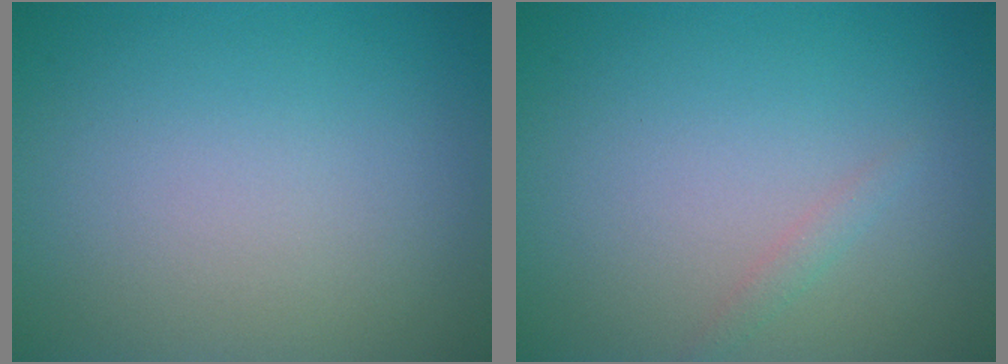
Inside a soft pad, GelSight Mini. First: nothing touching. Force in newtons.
{"total": 0.8, "press": 0.8, "slide": 0.0}